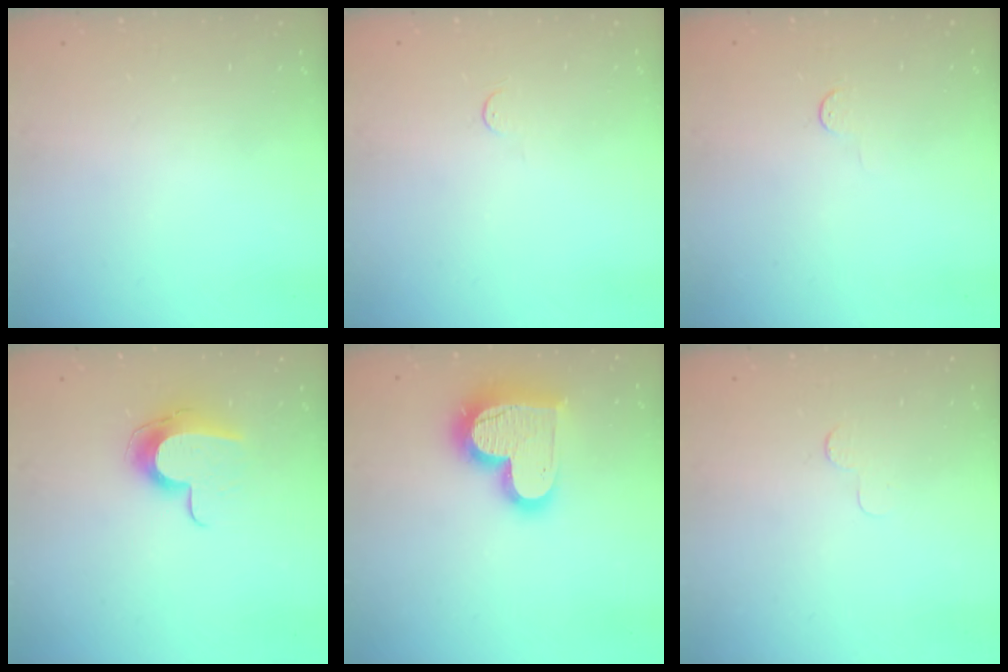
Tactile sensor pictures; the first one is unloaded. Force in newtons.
{"total": 3.4, "press": 3.4, "slide": 0.4}
{"total": 2.8, "press": 2.8, "slide": 0.4}
{"total": 10.9, "press": 10.9, "slide": 0.7}
{"total": 18.8, "press": 18.7, "slide": 1.6}
{"total": 2.5, "press": 2.5, "slide": 0.2}